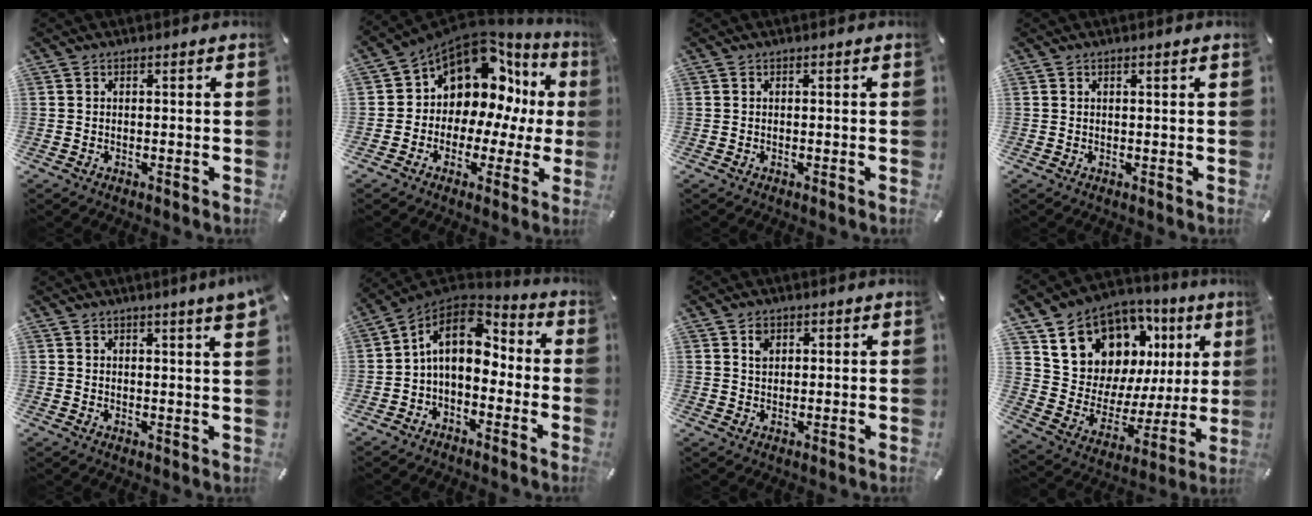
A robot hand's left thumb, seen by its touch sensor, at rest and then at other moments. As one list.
[{"total": 11.3, "force": [6.1, 8.1, 5.0], "torque": [-0.085, -0.072, 0.108]}, {"total": 0.0}, {"total": 0.7, "force": [0.4, 0.0, 0.6], "torque": [-0.010, 0.000, 0.006]}, {"total": 3.6, "force": [2.7, 0.0, 2.4], "torque": [-0.036, -0.013, 0.045]}, {"total": 11.4, "force": [1.2, 7.7, 8.3], "torque": [-0.157, 0.000, 0.018]}, {"total": 2.7, "force": [1.2, 2.1, 1.2], "torque": [-0.010, -0.003, 0.019]}, {"total": 14.6, "force": [9.8, 10.2, 3.5], "torque": [-0.063, -0.090, 0.189]}]